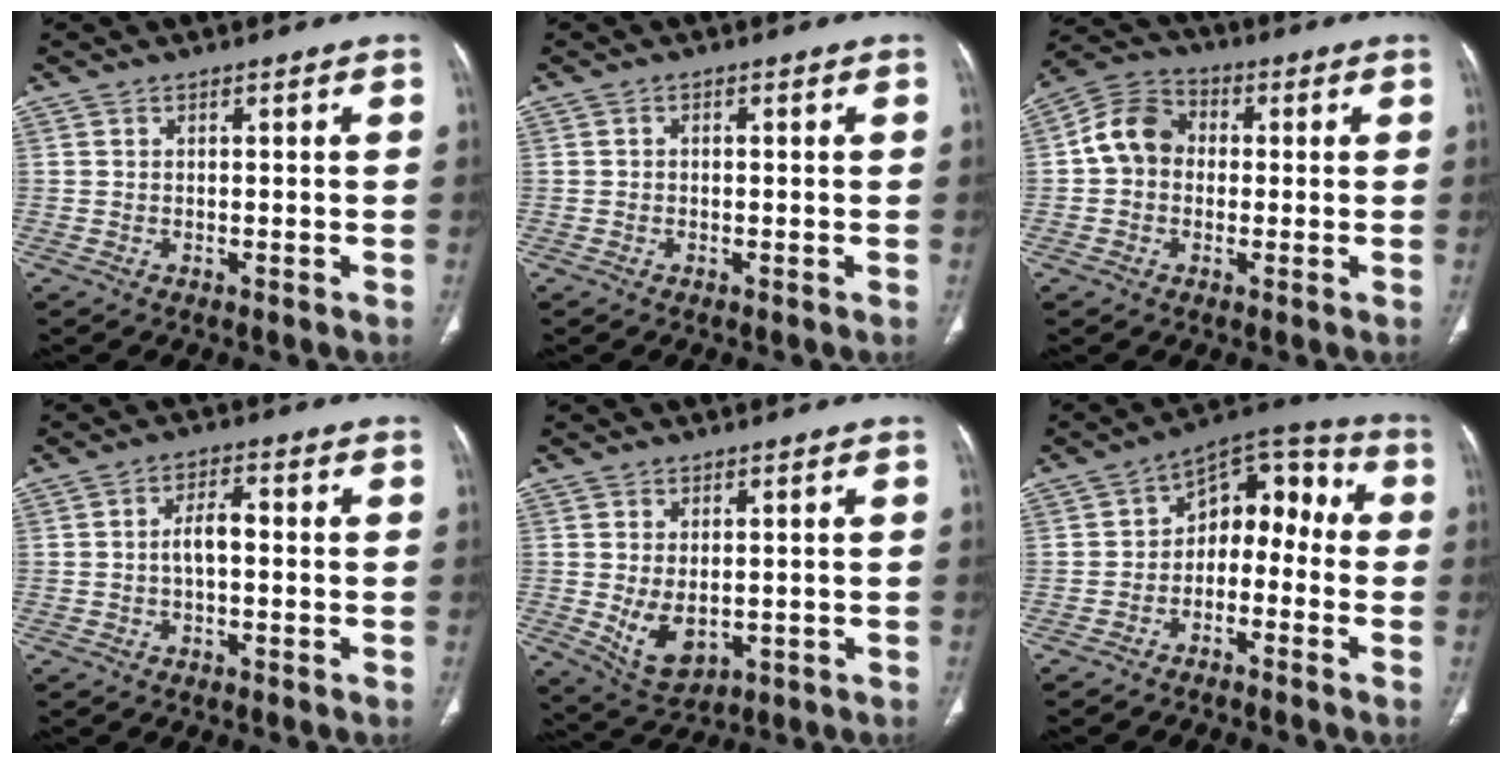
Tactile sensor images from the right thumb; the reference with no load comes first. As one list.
[{"total": 0.5, "force": [-0.1, 0.4, 0.3], "torque": [-0.002, 0.002, -0.005]}, {"total": 8.7, "force": [0.3, 7.3, 4.9], "torque": [-0.076, 0.027, -0.009]}, {"total": 4.1, "force": [-0.4, 2.0, 3.6], "torque": [-0.062, 0.016, -0.011]}, {"total": 7.1, "force": [-0.7, 4.4, 5.5], "torque": [-0.092, -0.012, 0.006]}, {"total": 11.0, "force": [-2.3, 7.7, 7.5], "torque": [-0.065, 0.063, -0.051]}]